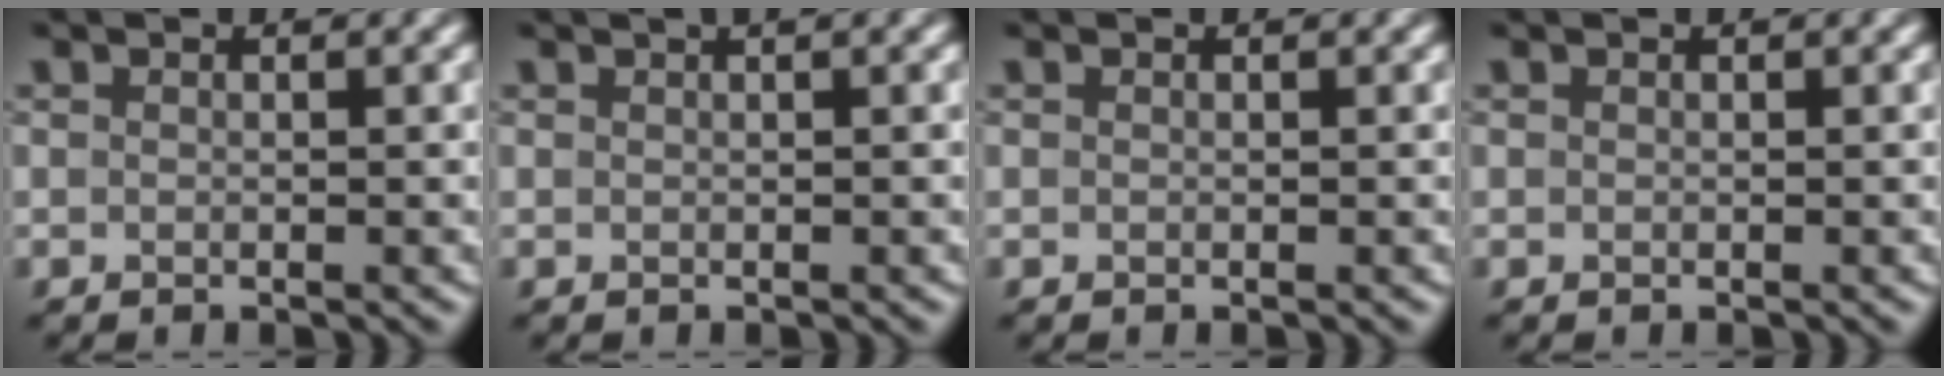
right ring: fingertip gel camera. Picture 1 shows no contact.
{"total": 1.6, "force": [0.9, 0.5, 1.2], "torque": [-0.014, 0.002, 0.006]}
{"total": 0.0}
{"total": 0.0}